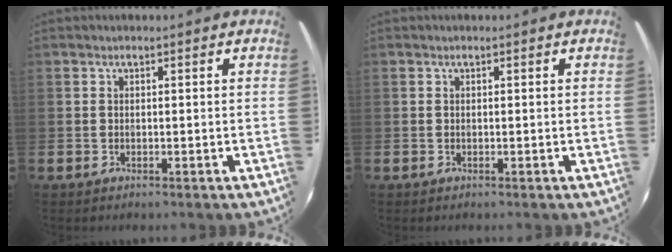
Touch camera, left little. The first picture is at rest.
{"total": 0.0}